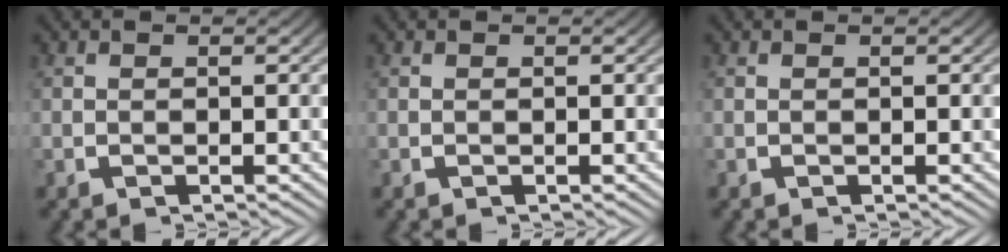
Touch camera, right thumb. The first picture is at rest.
{"total": 0.0}
{"total": 0.0}